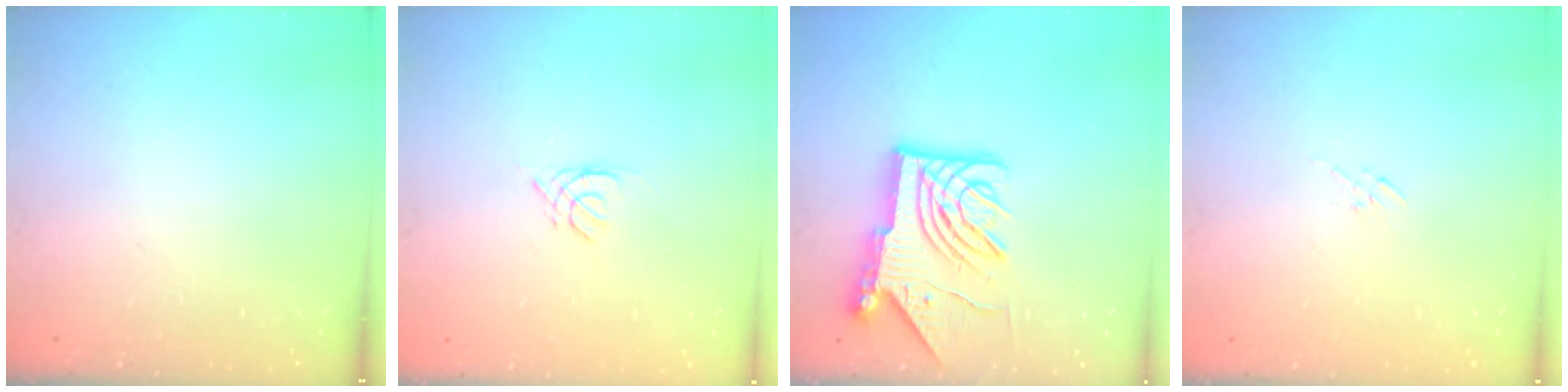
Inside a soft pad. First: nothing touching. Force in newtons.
{"total": 1.3, "press": 1.3, "slide": 0.3}
{"total": 12.2, "press": 12.1, "slide": 1.4}
{"total": 2.7, "press": 2.7, "slide": 0.5}